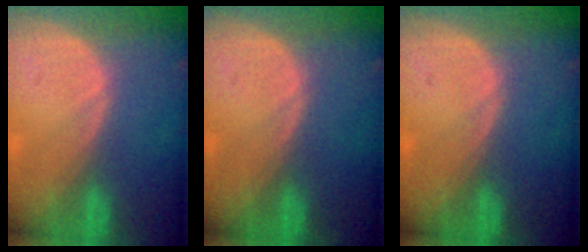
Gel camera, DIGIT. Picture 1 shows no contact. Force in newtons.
{"total": 0.0}
{"total": 0.0}